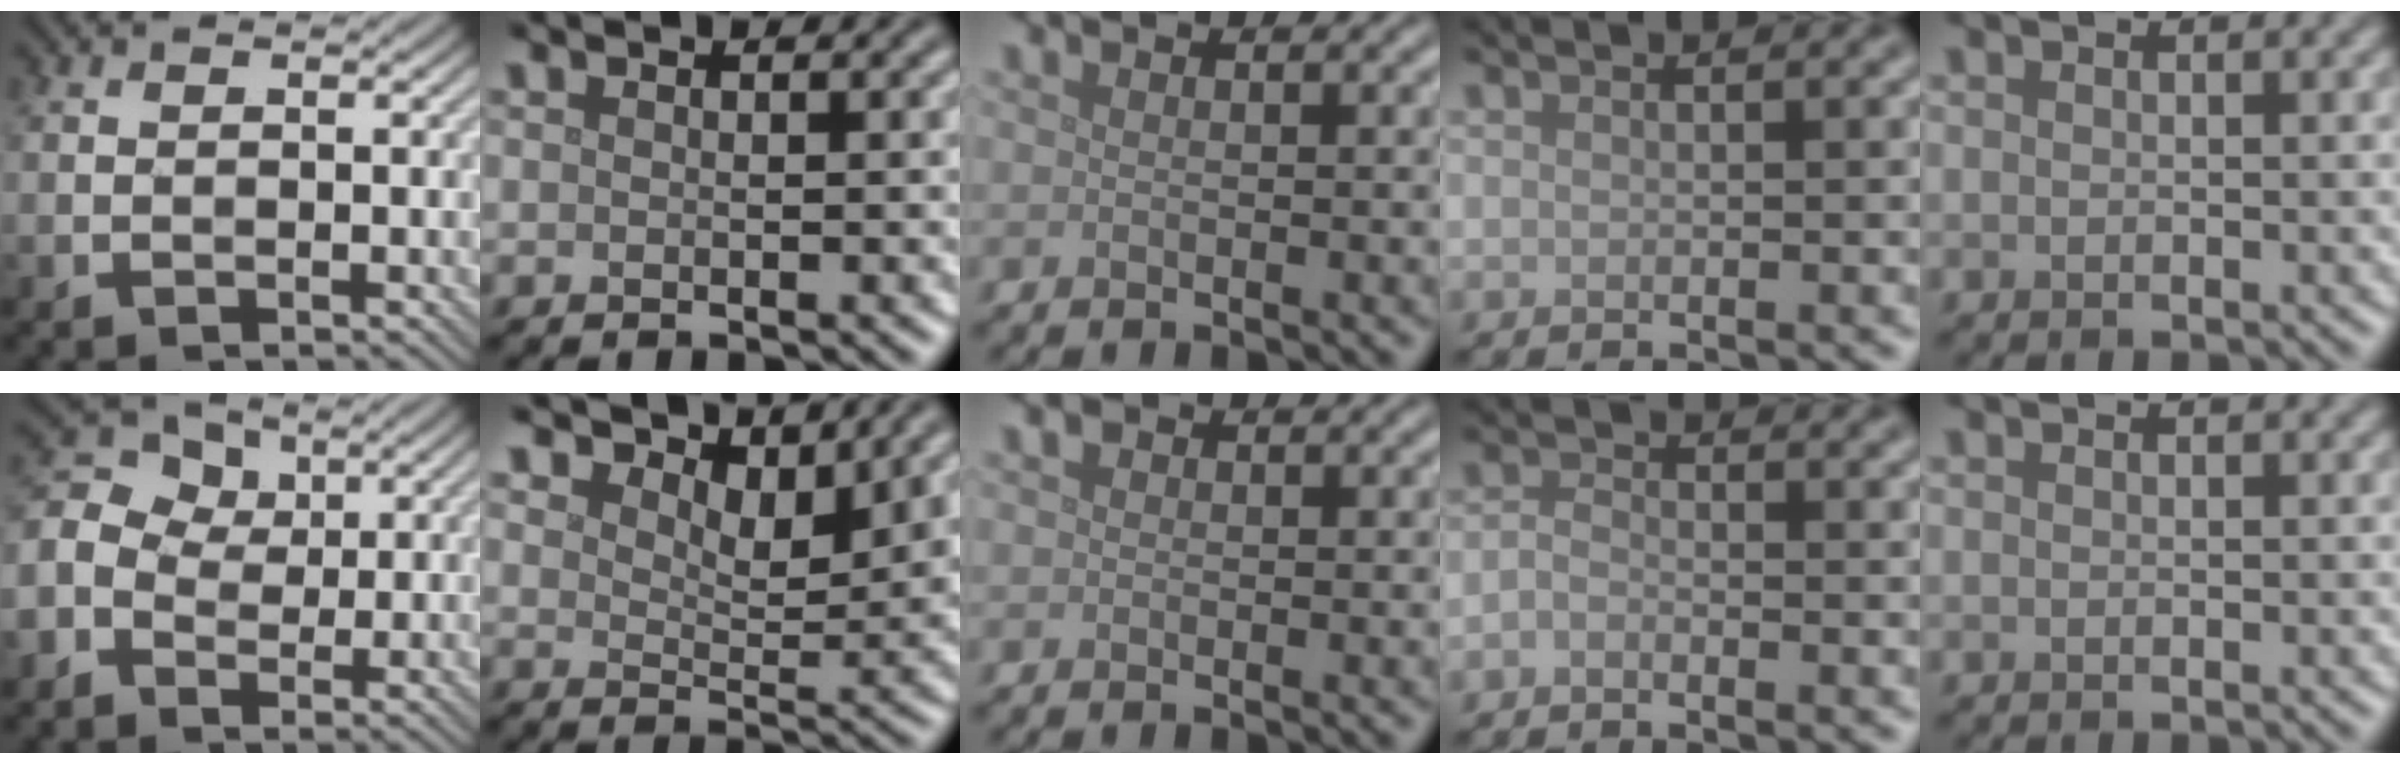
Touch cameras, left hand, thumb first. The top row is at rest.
{"thumb": {"total": 7.7, "force": [-0.5, 6.2, 4.5], "torque": [-0.122, 0.013, -0.020]}, "index": {"total": 4.7, "force": [4.1, 1.5, 1.7], "torque": [-0.033, -0.001, 0.061]}, "middle": {"total": 0.7, "force": [0.1, 0.6, 0.3], "torque": [-0.002, 0.000, -0.003]}, "ring": {"total": 1.2, "force": [-0.8, 0.6, 0.7], "torque": [-0.014, 0.001, -0.021]}}